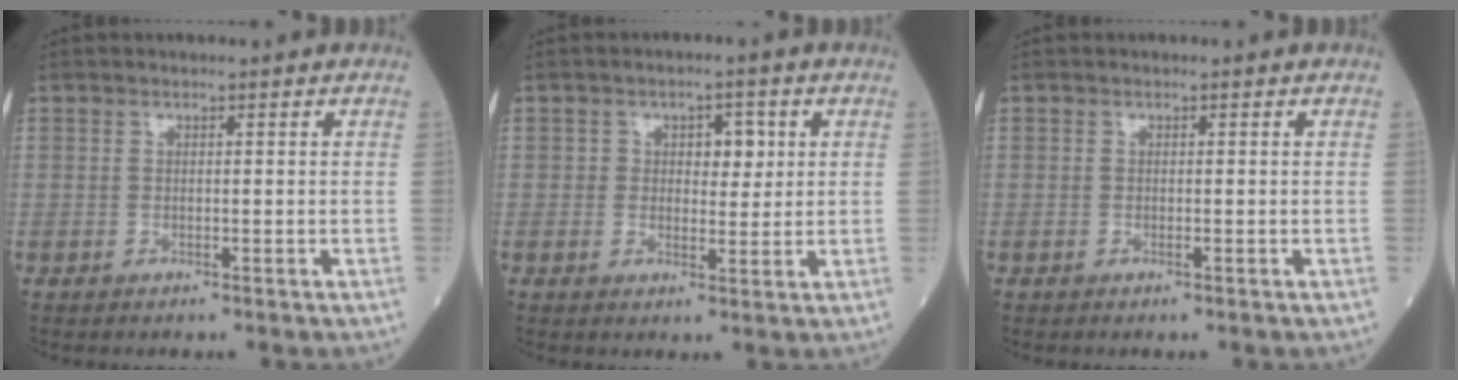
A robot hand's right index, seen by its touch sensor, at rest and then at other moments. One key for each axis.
{"total": 4.0, "fx": 1.0, "fy": 2.5, "fz": 3.0, "tx": -0.034, "ty": 0.006, "tz": 0.014}
{"total": 0.0}